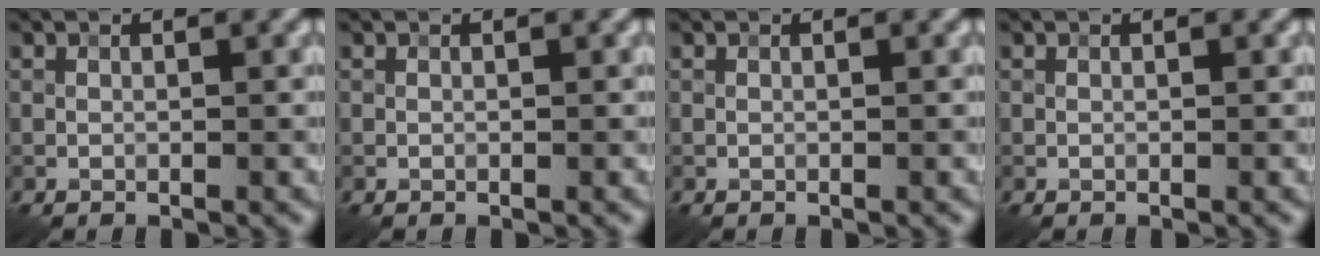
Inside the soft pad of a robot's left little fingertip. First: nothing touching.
{"total": 0.0}
{"total": 0.0}
{"total": 0.0}